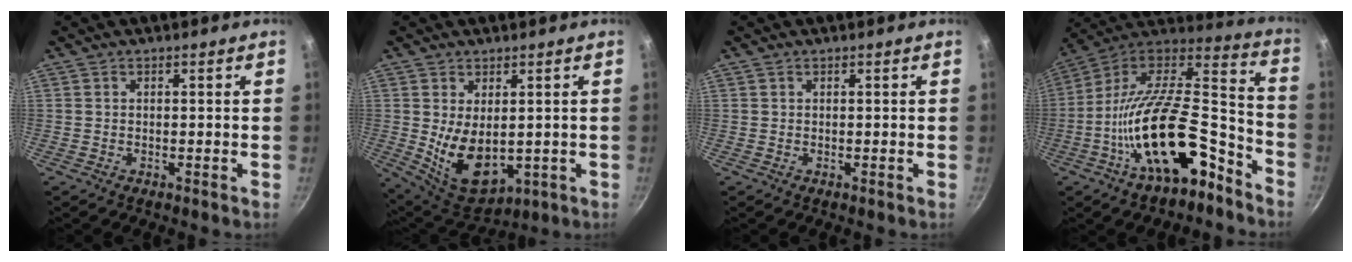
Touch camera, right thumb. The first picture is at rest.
{"total": 11.1, "force": [0.0, 6.7, 8.8], "torque": [-0.128, -0.026, 0.027]}
{"total": 0.0}
{"total": 25.4, "force": [-12.3, 10.8, 19.4], "torque": [-0.289, 0.088, -0.219]}